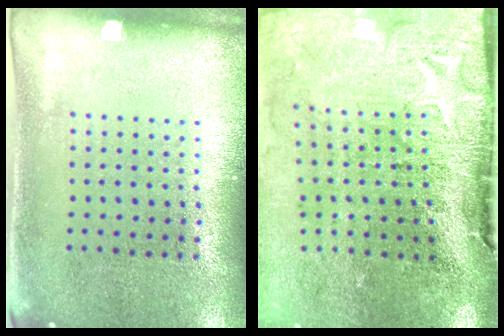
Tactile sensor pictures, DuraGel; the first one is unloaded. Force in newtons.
{"total": 4.9, "press": 3.8, "slide": 3.0}